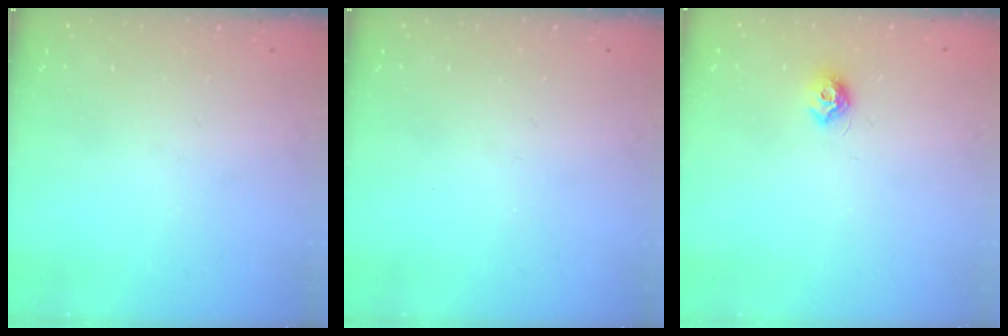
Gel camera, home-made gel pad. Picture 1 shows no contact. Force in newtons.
{"total": 0.0}
{"total": 7.2, "press": 7.2, "slide": 0.5}